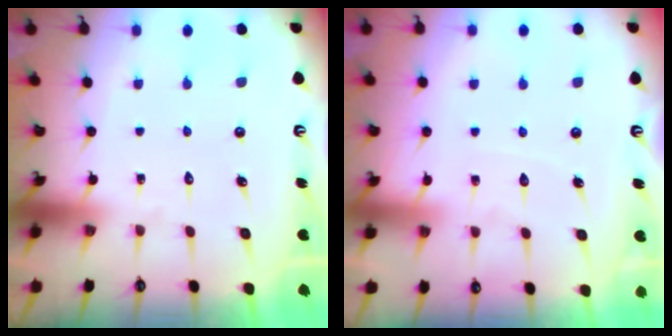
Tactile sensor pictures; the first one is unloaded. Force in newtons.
{"total": 3.7, "press": 3.6, "slide": 0.5}